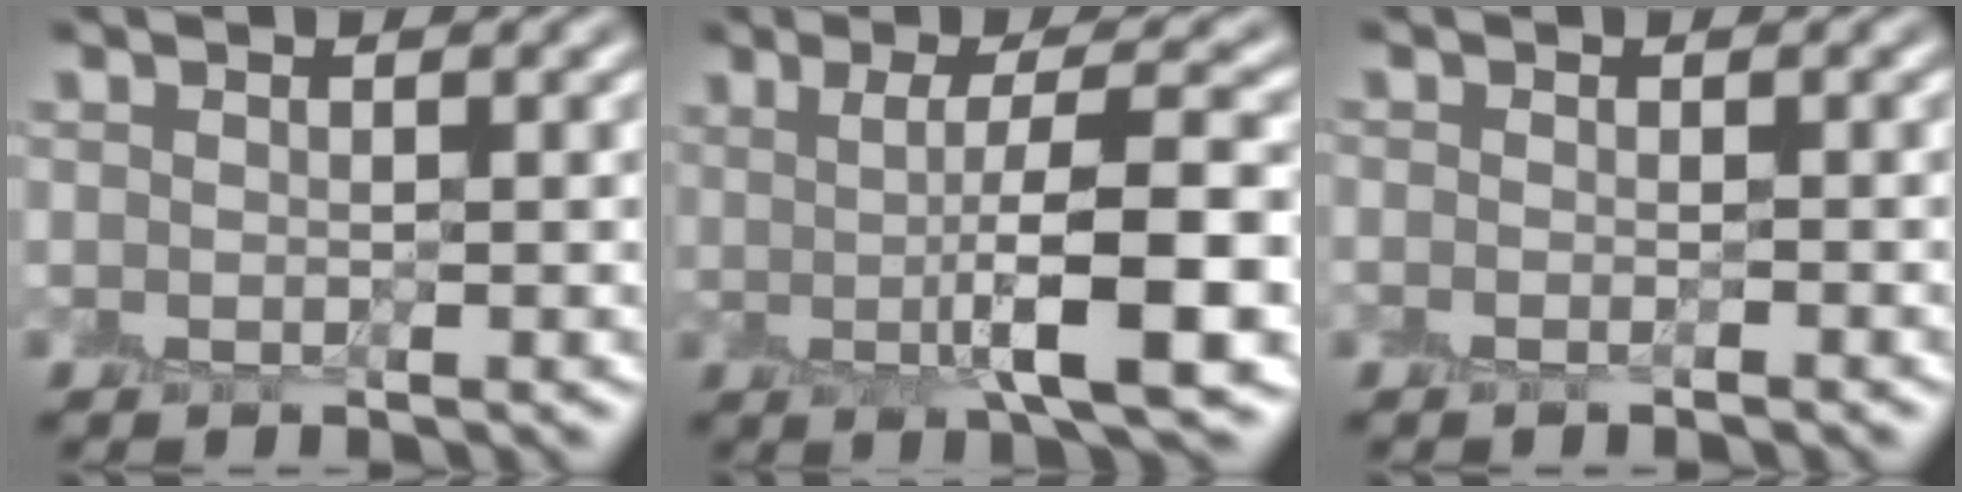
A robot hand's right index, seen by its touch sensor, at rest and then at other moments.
{"total": 7.7, "force": [-0.3, 1.7, 7.5], "torque": [-0.104, 0.003, -0.003]}
{"total": 0.6, "force": [-0.6, 0.0, 0.0], "torque": [-0.001, -0.004, -0.012]}